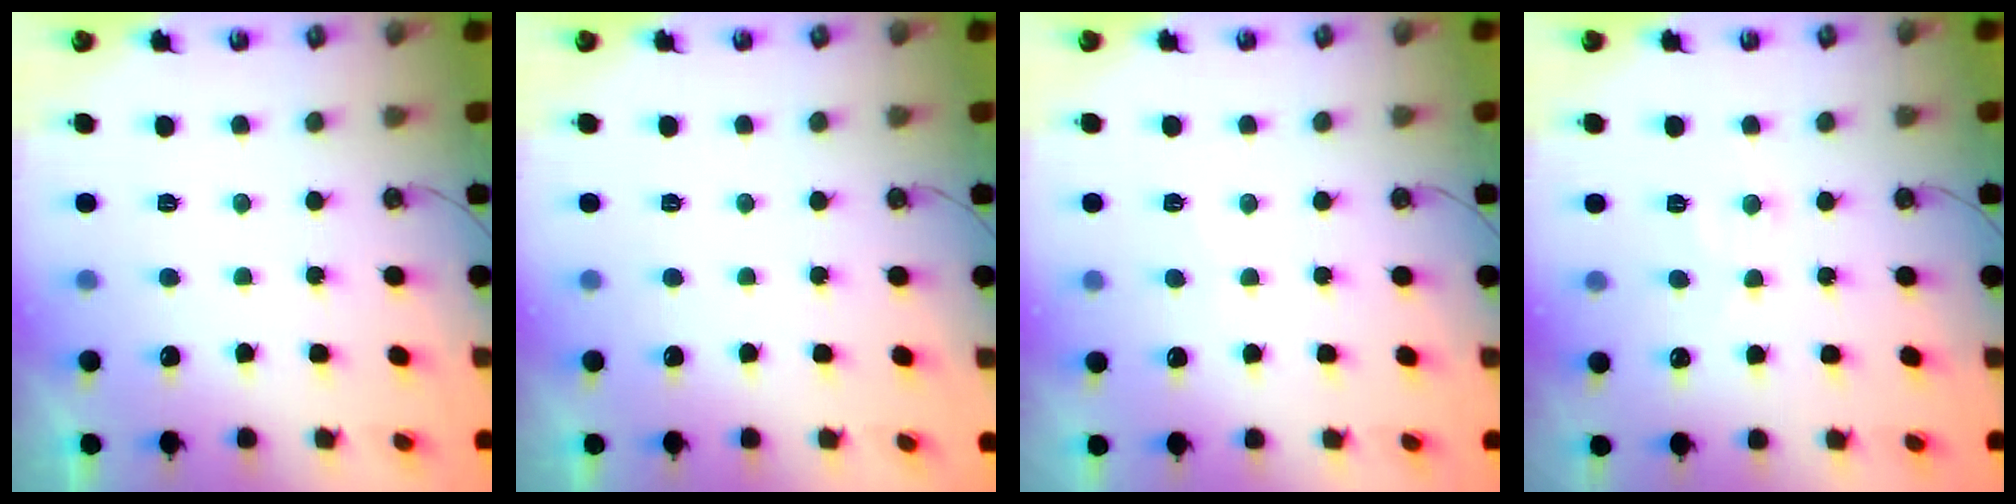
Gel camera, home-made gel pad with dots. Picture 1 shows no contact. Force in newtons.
{"total": 0.0}
{"total": 5.7, "press": 5.6, "slide": 0.7}
{"total": 5.3, "press": 5.2, "slide": 0.8}